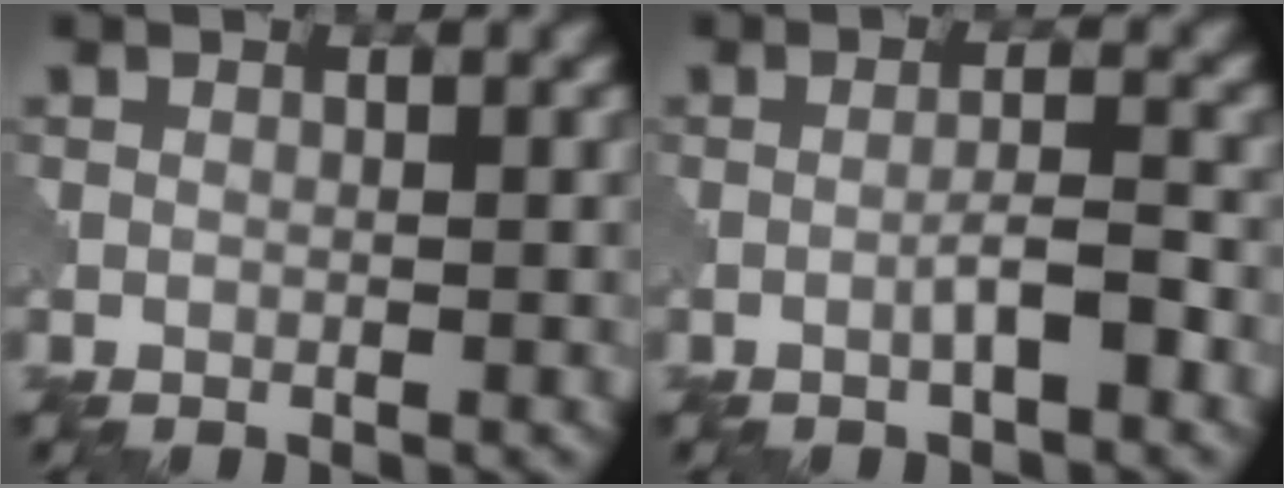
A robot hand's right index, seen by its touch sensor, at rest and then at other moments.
{"total": 2.4, "force": [-1.1, 0.2, 2.2], "torque": [-0.036, 0.010, -0.020]}